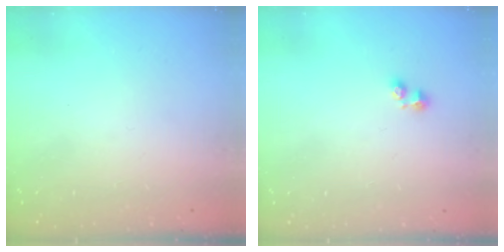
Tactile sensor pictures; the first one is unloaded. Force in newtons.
{"total": 1.8, "press": 1.7, "slide": 0.4}